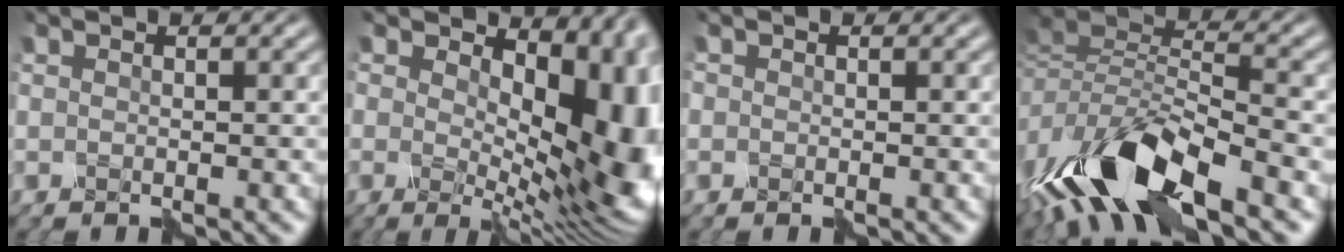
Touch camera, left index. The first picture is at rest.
{"total": 12.8, "force": [2.0, 6.8, 10.6], "torque": [-0.126, -0.008, 0.043]}
{"total": 0.6, "force": [-0.3, 0.5, 0.0], "torque": [0.006, 0.003, -0.002]}
{"total": 12.0, "force": [-7.2, 4.4, 8.5], "torque": [-0.165, 0.002, -0.135]}